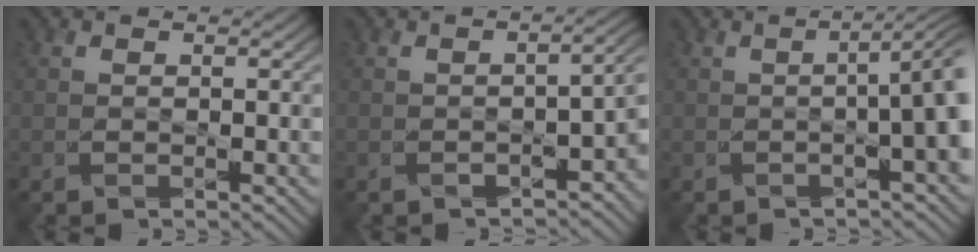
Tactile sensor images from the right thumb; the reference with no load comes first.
{"total": 5.6, "force": [-2.5, 2.3, 4.5], "torque": [-0.054, -0.018, -0.031]}
{"total": 7.6, "force": [-0.3, 1.8, 7.4], "torque": [-0.077, 0.010, -0.012]}